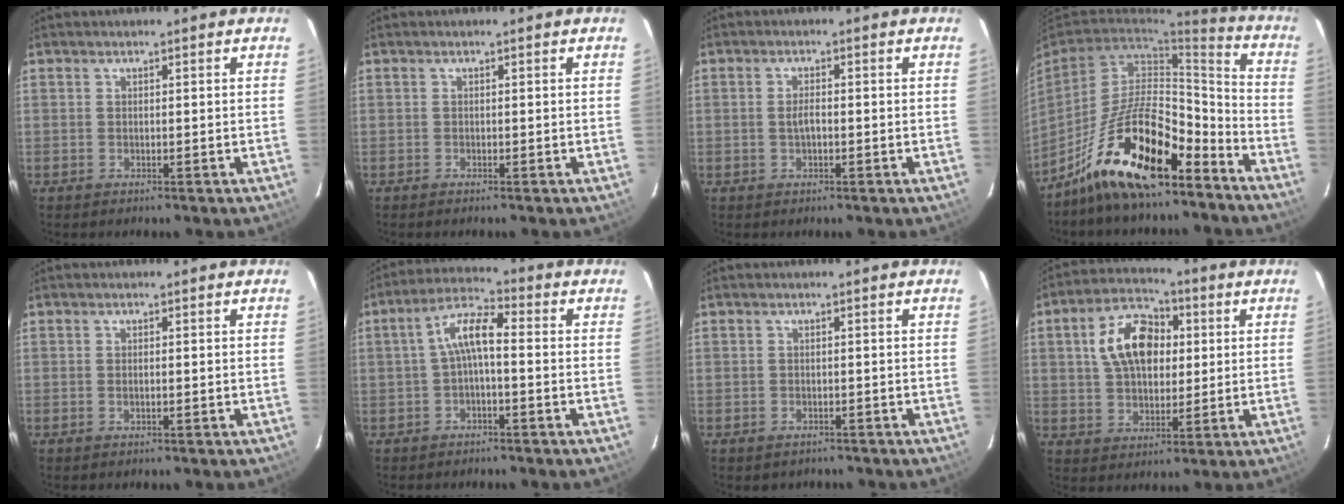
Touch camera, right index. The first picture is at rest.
{"total": 0.0}
{"total": 2.1, "force": [-0.4, 0.8, 1.9], "torque": [-0.038, 0.003, -0.008]}
{"total": 18.2, "force": [-12.8, 5.8, 11.6], "torque": [-0.211, 0.015, -0.220]}
{"total": 0.7, "force": [-0.2, 0.3, 0.6], "torque": [-0.011, -0.001, -0.004]}
{"total": 6.2, "force": [-0.9, 2.1, 5.8], "torque": [-0.124, 0.023, -0.018]}
{"total": 1.9, "force": [-1.3, 1.3, 0.4], "torque": [-0.012, -0.001, -0.013]}
{"total": 12.5, "force": [2.6, 8.1, 9.2], "torque": [-0.175, 0.031, 0.044]}